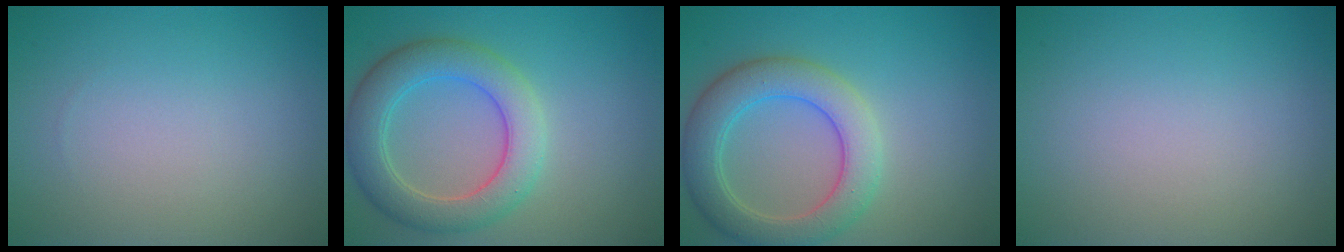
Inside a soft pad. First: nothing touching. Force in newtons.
{"total": 5.8, "press": 5.8, "slide": 0.4}
{"total": 5.7, "press": 5.7, "slide": 0.6}
{"total": 0.0}